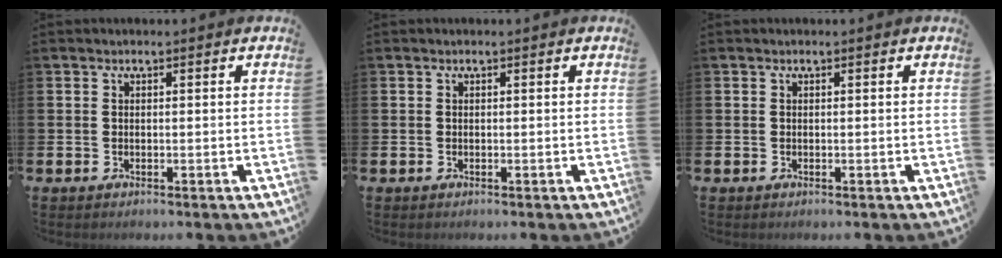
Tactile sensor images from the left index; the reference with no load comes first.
{"total": 0.0}
{"total": 0.0}